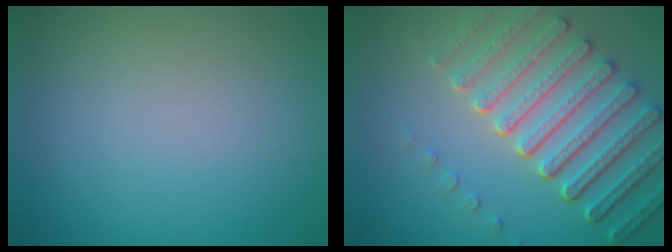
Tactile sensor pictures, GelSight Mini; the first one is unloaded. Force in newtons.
{"total": 7.5, "press": 5.7, "slide": 5.0}